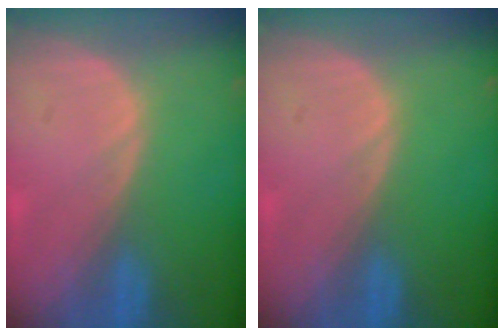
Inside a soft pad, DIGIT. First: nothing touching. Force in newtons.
{"total": 0.0}